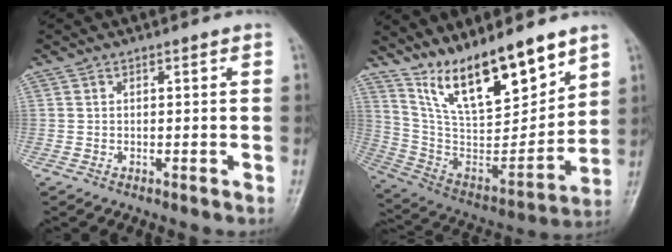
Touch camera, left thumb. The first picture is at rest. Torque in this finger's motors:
{"motor_torque": [3.48, 1.00, 1.34, -1.42, 0.45]}